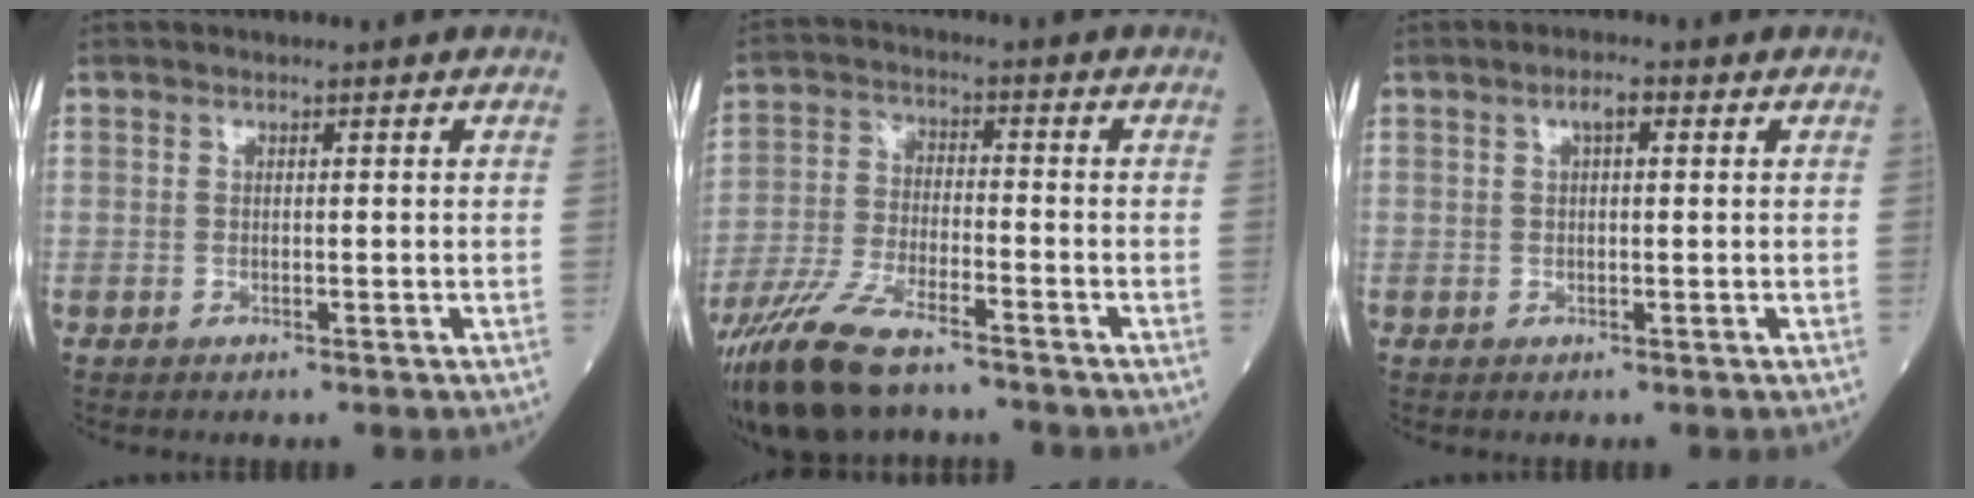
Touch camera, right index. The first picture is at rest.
{"total": 12.7, "force": [-9.9, 3.0, 7.3], "torque": [-0.155, -0.028, -0.184]}
{"total": 2.0, "force": [0.8, 0.6, 1.8], "torque": [-0.033, 0.008, 0.013]}